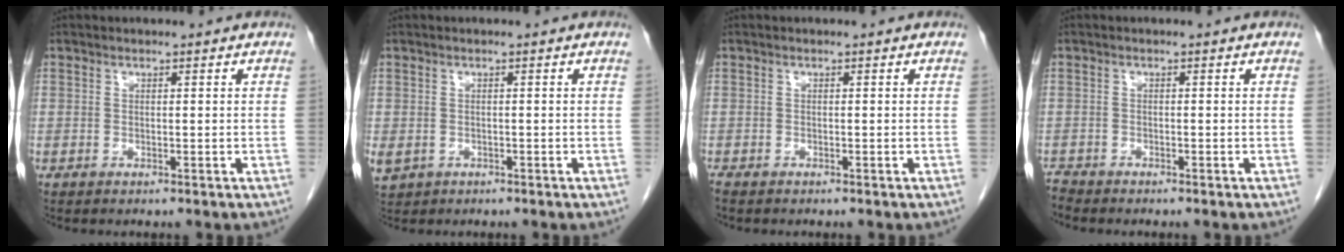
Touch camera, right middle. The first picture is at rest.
{"total": 3.5, "force": [-1.5, 2.9, 1.3], "torque": [-0.029, -0.004, -0.019]}
{"total": 1.1, "force": [-0.9, 0.4, 0.4], "torque": [-0.014, -0.004, -0.017]}
{"total": 1.4, "force": [-1.4, -0.1, -0.2], "torque": [-0.001, -0.009, -0.030]}